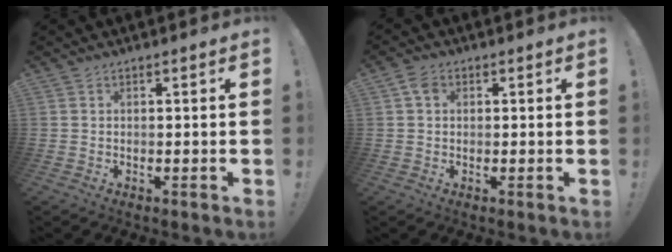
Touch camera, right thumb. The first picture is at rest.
{"total": 3.0, "force": [0.8, 2.3, 1.7], "torque": [-0.029, 0.003, 0.015]}